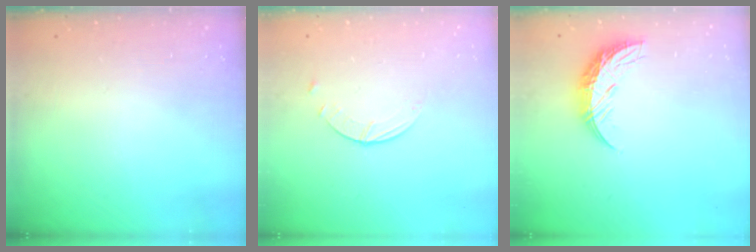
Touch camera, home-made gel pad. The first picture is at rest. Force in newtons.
{"total": 0.9, "press": 0.9, "slide": 0.1}
{"total": 10.0, "press": 10.0, "slide": 0.6}